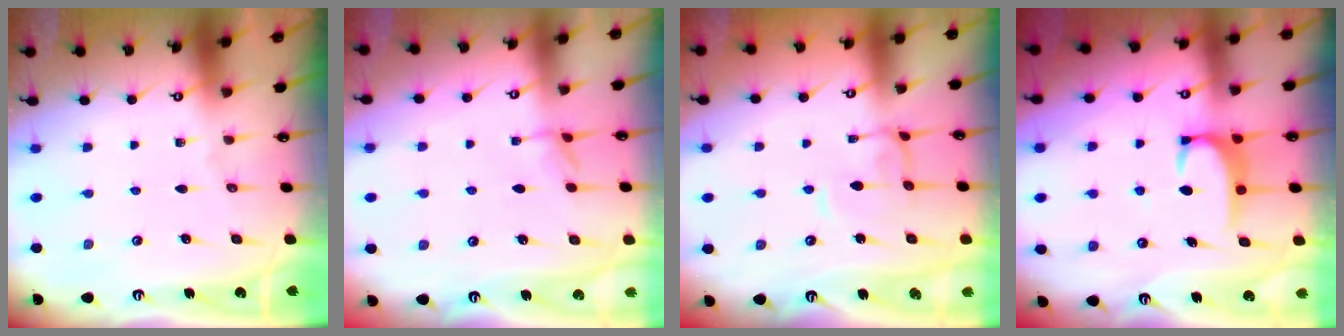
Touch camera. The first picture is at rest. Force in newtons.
{"total": 2.7, "press": 2.7, "slide": 0.5}
{"total": 0.7, "press": 0.5, "slide": 0.4}
{"total": 3.0, "press": 2.9, "slide": 0.6}